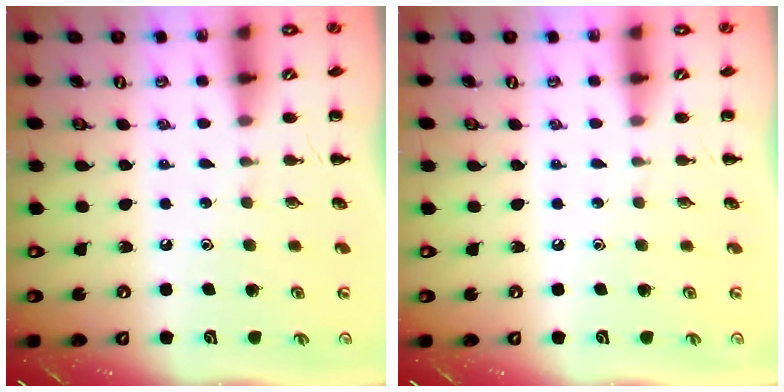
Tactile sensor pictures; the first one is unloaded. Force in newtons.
{"total": 0.0}